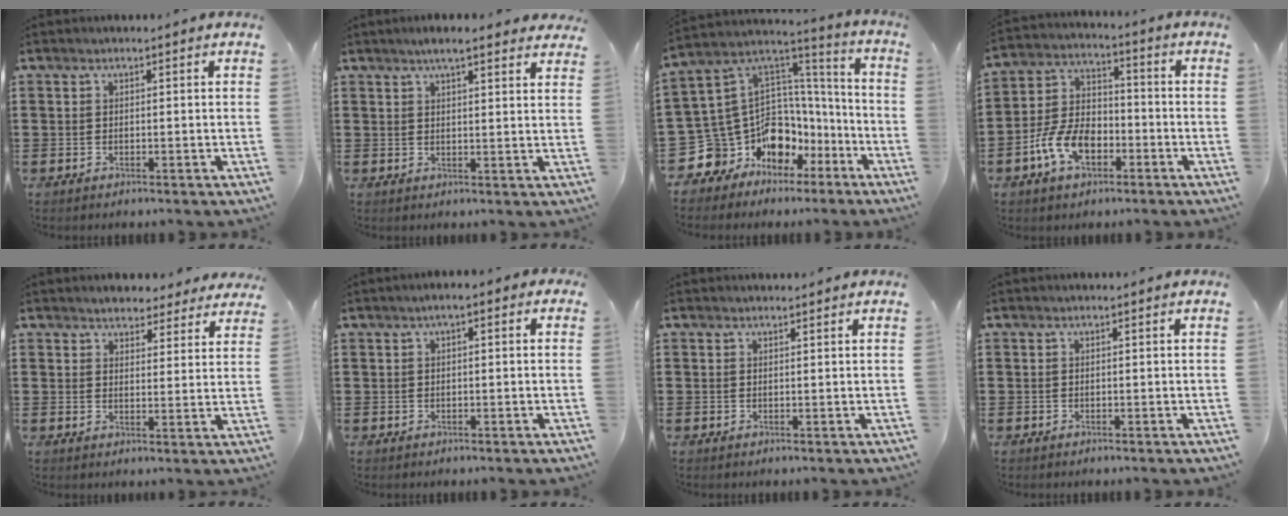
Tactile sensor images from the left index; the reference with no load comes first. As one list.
[{"total": 4.0, "force": [3.2, 0.5, 2.2], "torque": [-0.051, 0.000, 0.058]}, {"total": 12.0, "force": [-6.8, 9.3, 3.1], "torque": [-0.113, -0.022, -0.109]}, {"total": 9.0, "force": [-4.1, 5.2, 6.1], "torque": [-0.150, 0.006, -0.081]}, {"total": 3.4, "force": [3.3, 0.7, 0.0], "torque": [-0.013, -0.010, 0.064]}, {"total": 1.6, "force": [-0.3, 0.5, 1.5], "torque": [-0.028, 0.001, -0.008]}, {"total": 0.7, "force": [0.7, 0.2, 0.0], "torque": [0.000, 0.002, 0.014]}, {"total": 0.0}]